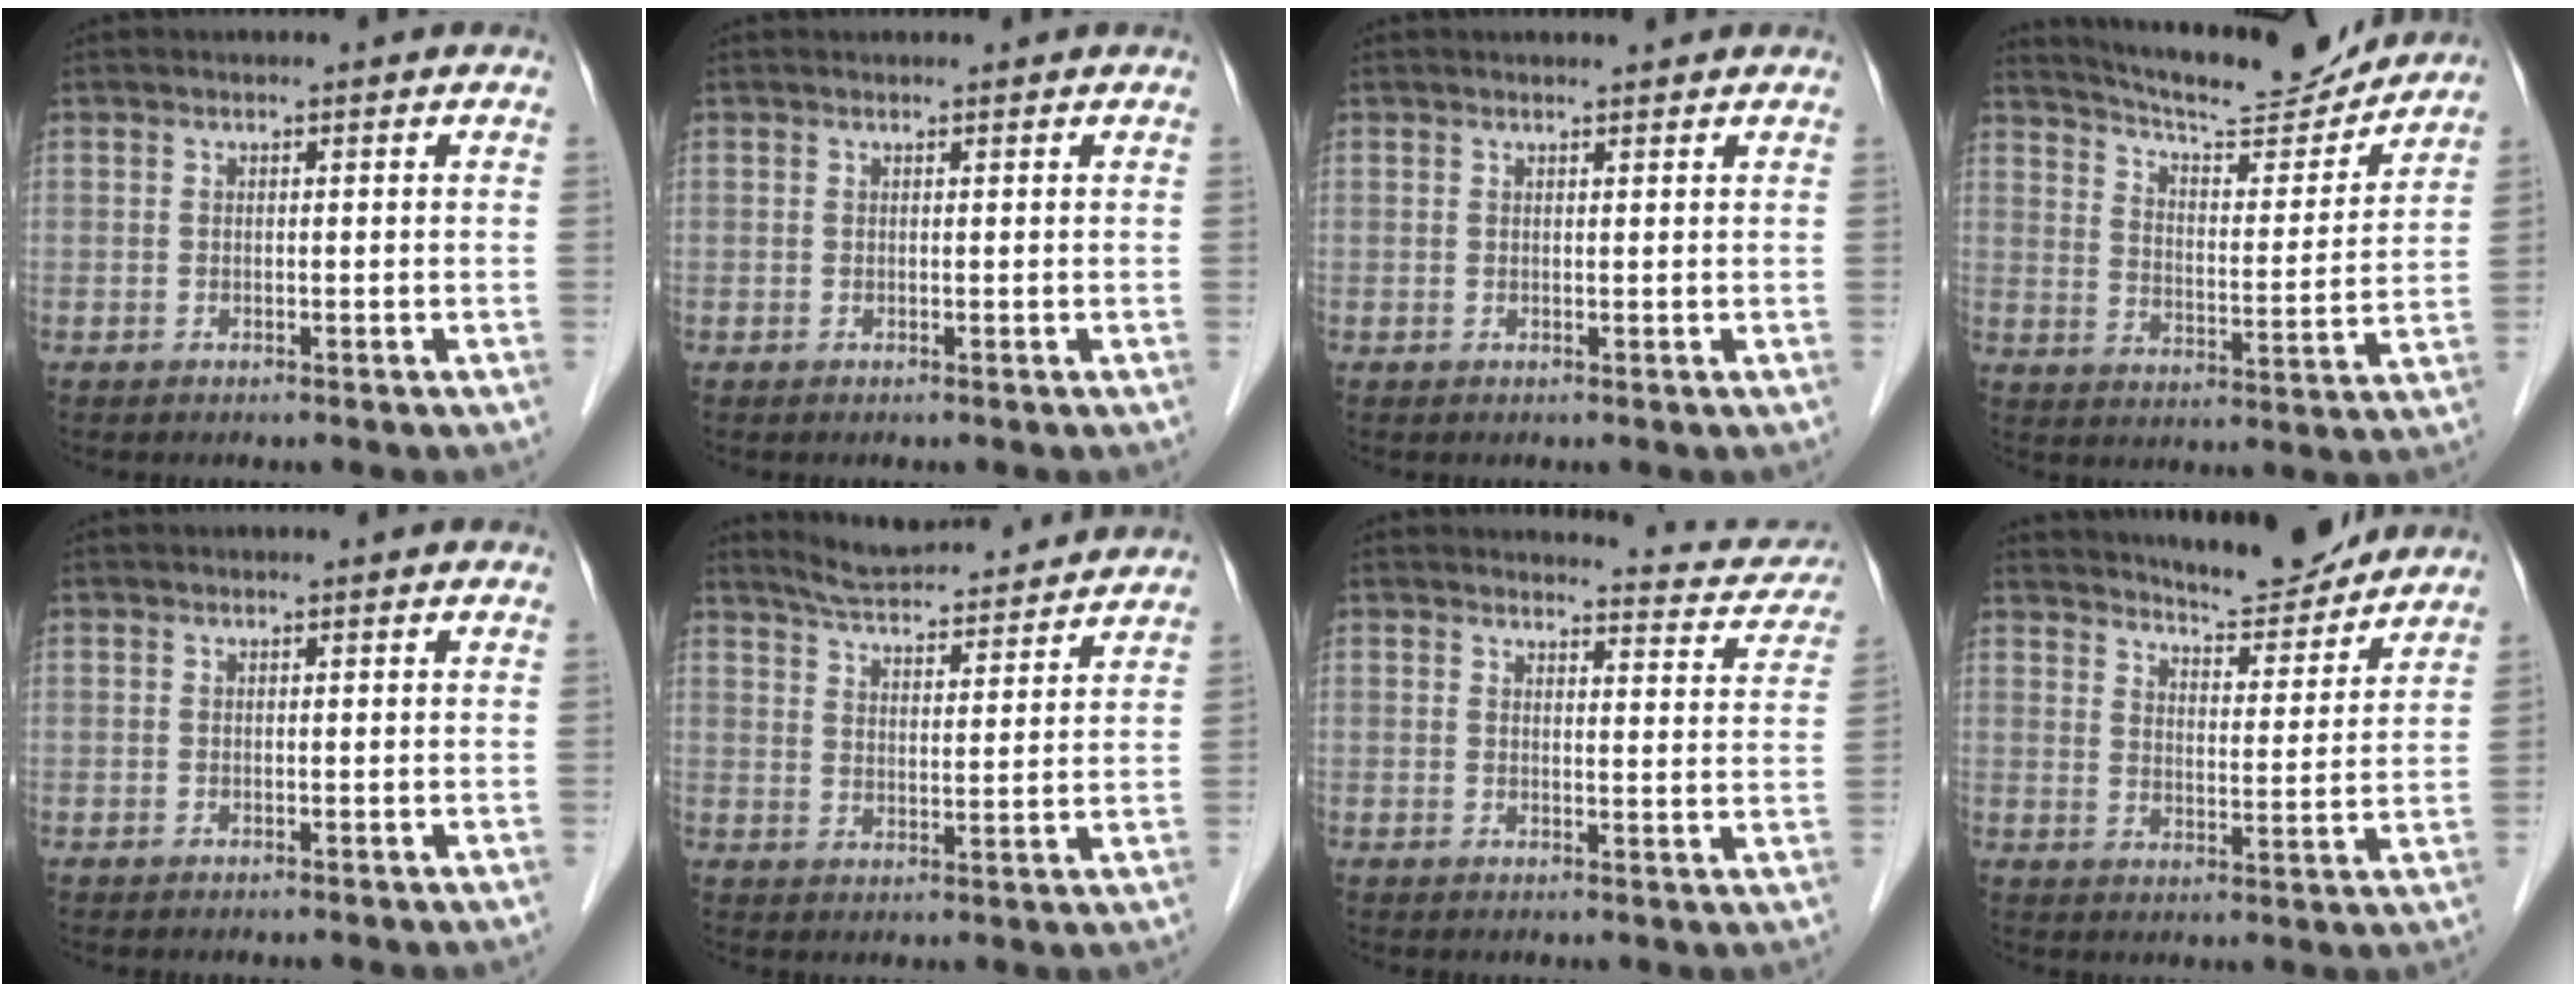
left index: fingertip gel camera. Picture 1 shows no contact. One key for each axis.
{"total": 0.7, "fx": 0.7, "fy": 0.1, "fz": 0.0, "tx": -0.006, "ty": 0.012, "tz": 0.013}
{"total": 1.7, "fx": 1.6, "fy": 0.1, "fz": 0.4, "tx": -0.008, "ty": 0.007, "tz": 0.024}
{"total": 16.2, "fx": 15.4, "fy": 1.7, "fz": 4.9, "tx": -0.085, "ty": -0.009, "tz": 0.226}
{"total": 0.0}
{"total": 14.6, "fx": 13.8, "fy": 1.8, "fz": 4.4, "tx": -0.069, "ty": 0.016, "tz": 0.197}
{"total": 8.1, "fx": 8.0, "fy": 1.2, "fz": 0.3, "tx": 0.009, "ty": -0.025, "tz": 0.075}
{"total": 10.8, "fx": 10.4, "fy": 1.3, "fz": 2.9, "tx": -0.045, "ty": -0.005, "tz": 0.150}